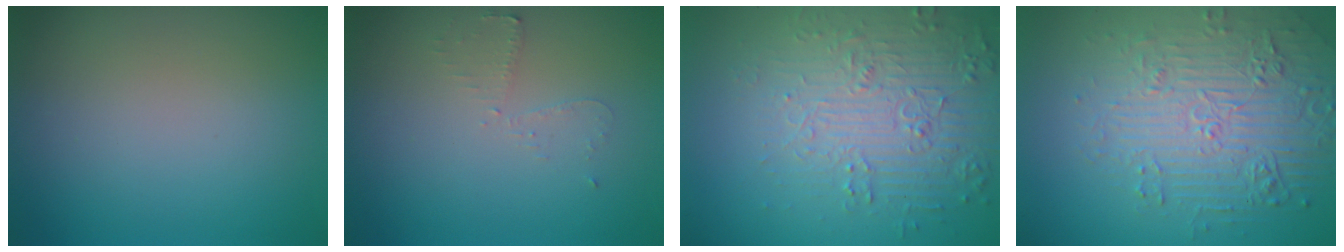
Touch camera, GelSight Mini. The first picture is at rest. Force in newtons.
{"total": 1.6, "press": 1.5, "slide": 0.2}
{"total": 4.4, "press": 4.4, "slide": 0.6}
{"total": 6.4, "press": 5.1, "slide": 4.0}